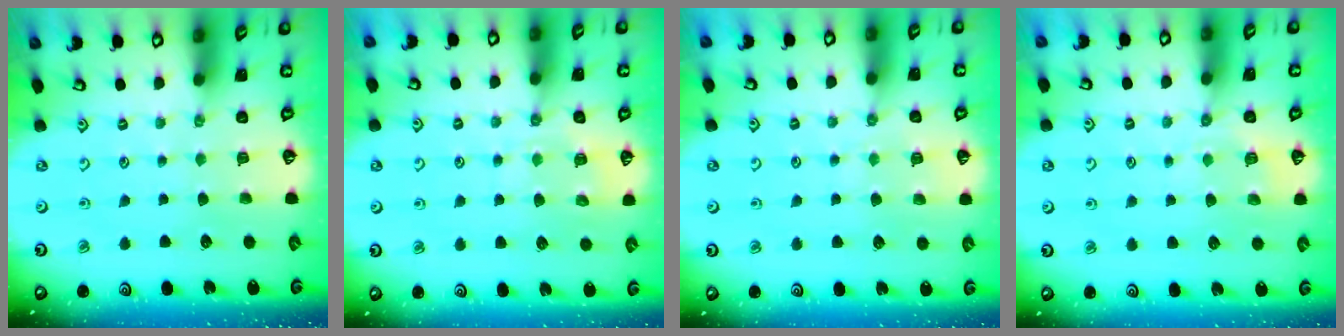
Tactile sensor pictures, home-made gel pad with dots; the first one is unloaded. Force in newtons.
{"total": 7.8, "press": 7.8, "slide": 0.5}
{"total": 7.0, "press": 7.0, "slide": 0.5}
{"total": 5.7, "press": 5.5, "slide": 1.4}